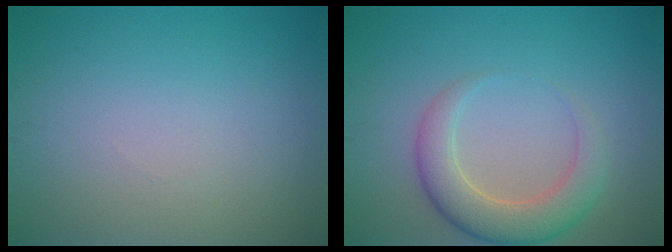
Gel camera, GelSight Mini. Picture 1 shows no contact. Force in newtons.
{"total": 4.5, "press": 4.4, "slide": 0.5}